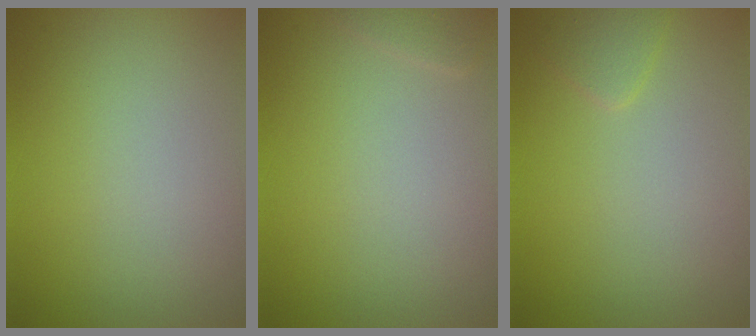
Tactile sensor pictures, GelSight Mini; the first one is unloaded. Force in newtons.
{"total": 0.7, "press": 0.7, "slide": 0.1}
{"total": 1.2, "press": 1.2, "slide": 0.1}